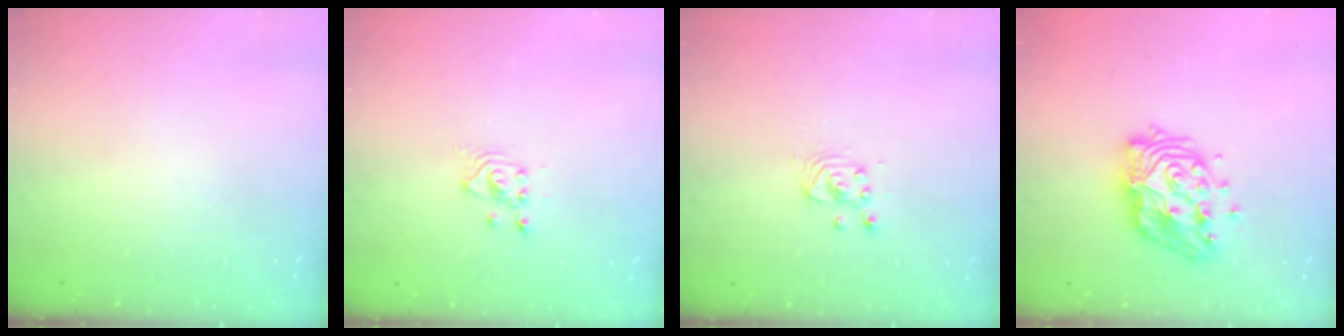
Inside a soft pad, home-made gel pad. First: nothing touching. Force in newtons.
{"total": 2.7, "press": 2.7, "slide": 0.2}
{"total": 2.9, "press": 2.9, "slide": 0.1}
{"total": 14.1, "press": 14.1, "slide": 1.1}